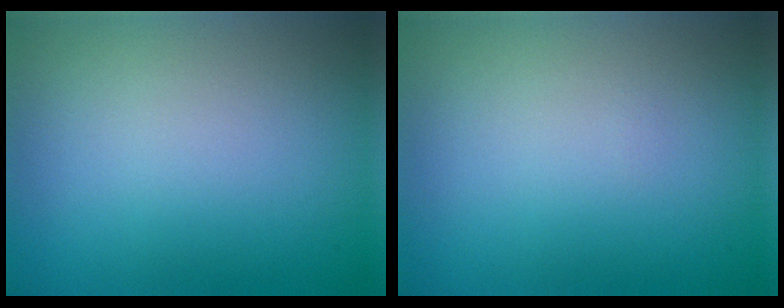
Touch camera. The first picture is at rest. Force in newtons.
{"total": 0.0}